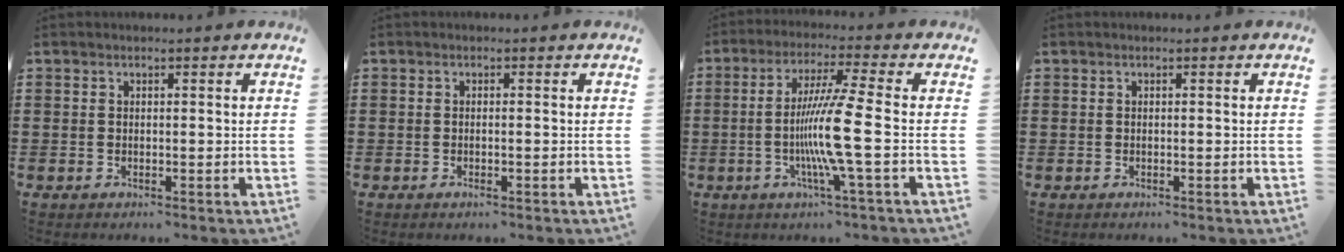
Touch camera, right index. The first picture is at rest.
{"total": 0.8, "force": [-0.4, -0.1, 0.7], "torque": [-0.011, -0.004, -0.006]}
{"total": 9.9, "force": [-2.1, -0.9, 9.7], "torque": [-0.197, -0.022, -0.051]}
{"total": 0.0}